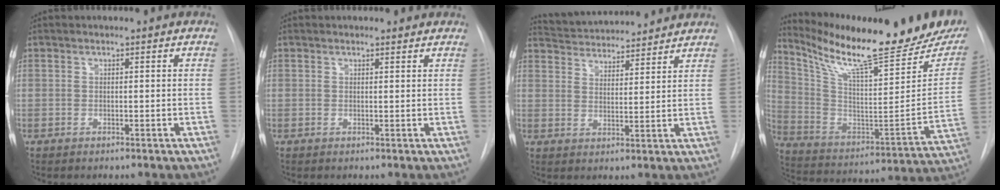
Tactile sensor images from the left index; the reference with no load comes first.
{"total": 1.7, "force": [1.6, 0.5, 0.3], "torque": [-0.011, 0.003, 0.015]}
{"total": 14.0, "force": [13.3, 2.2, 3.7], "torque": [-0.061, 0.026, 0.198]}
{"total": 28.2, "force": [22.7, 4.5, 16.2], "torque": [-0.271, -0.044, 0.329]}